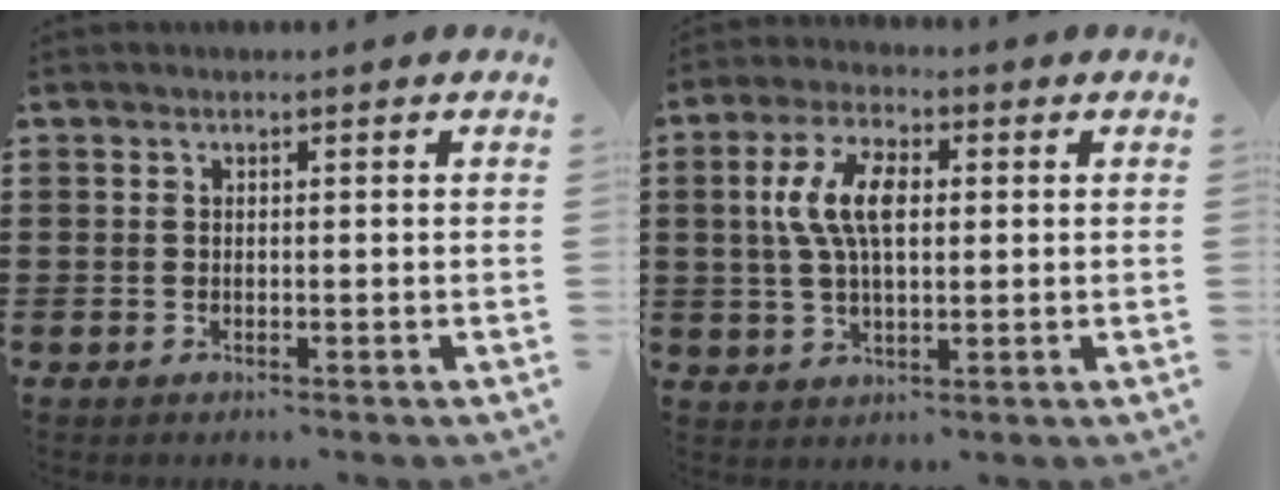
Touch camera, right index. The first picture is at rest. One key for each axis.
{"total": 7.8, "fx": 1.2, "fy": 3.7, "fz": 6.8, "tx": -0.148, "ty": 0.012, "tz": 0.017}